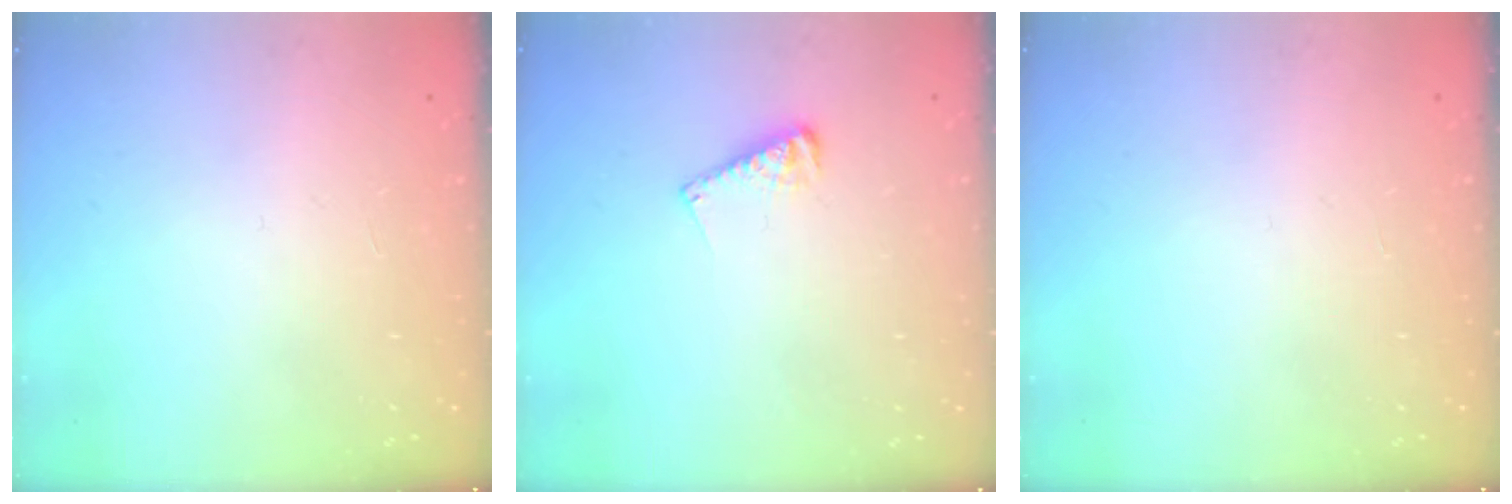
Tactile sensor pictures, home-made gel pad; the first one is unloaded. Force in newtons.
{"total": 6.2, "press": 6.2, "slide": 0.5}
{"total": 0.0}